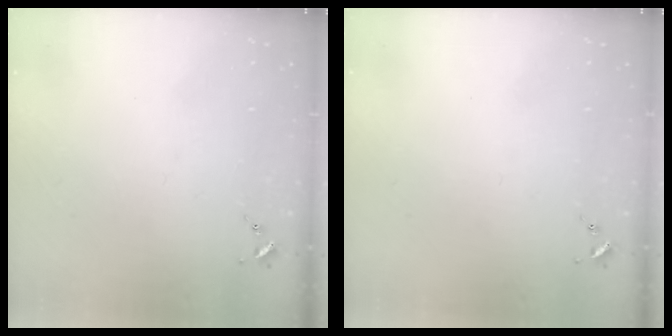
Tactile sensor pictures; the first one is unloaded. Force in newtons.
{"total": 0.0}